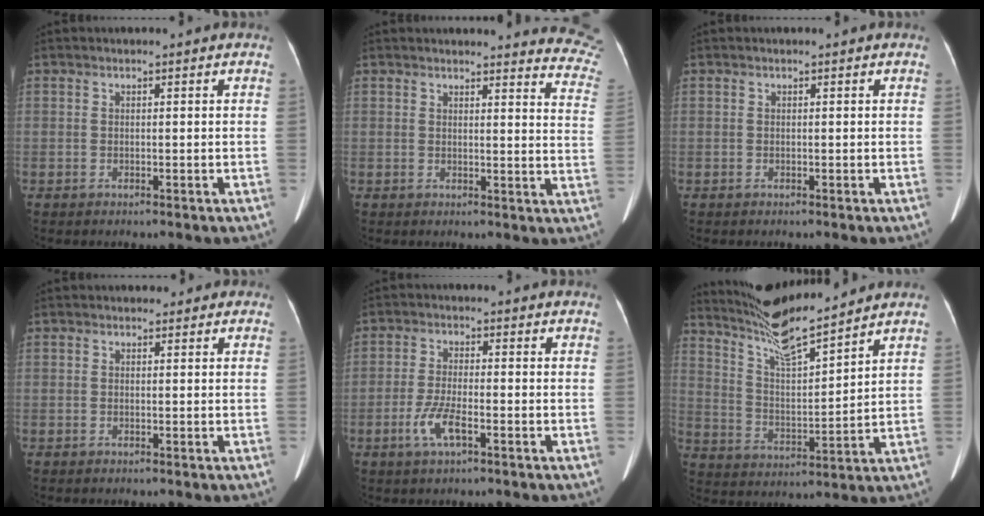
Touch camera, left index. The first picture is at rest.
{"total": 12.5, "force": [12.5, 0.3, 1.1], "torque": [0.024, -0.116, 0.096]}
{"total": 0.0}
{"total": 1.0, "force": [0.4, 0.9, 0.0], "torque": [0.005, 0.007, 0.002]}
{"total": 4.8, "force": [-2.4, 0.9, 4.1], "torque": [-0.093, -0.007, -0.045]}
{"total": 11.8, "force": [10.8, -0.6, 4.8], "torque": [-0.097, 0.002, 0.202]}